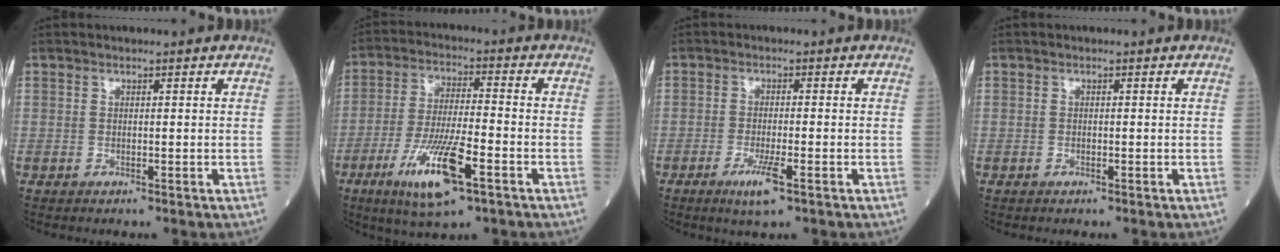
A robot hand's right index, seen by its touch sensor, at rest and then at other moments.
{"total": 12.3, "force": [-5.7, 2.1, 10.7], "torque": [-0.208, -0.021, -0.100]}
{"total": 4.5, "force": [-2.3, 0.4, 3.8], "torque": [-0.074, -0.010, -0.042]}
{"total": 0.0}